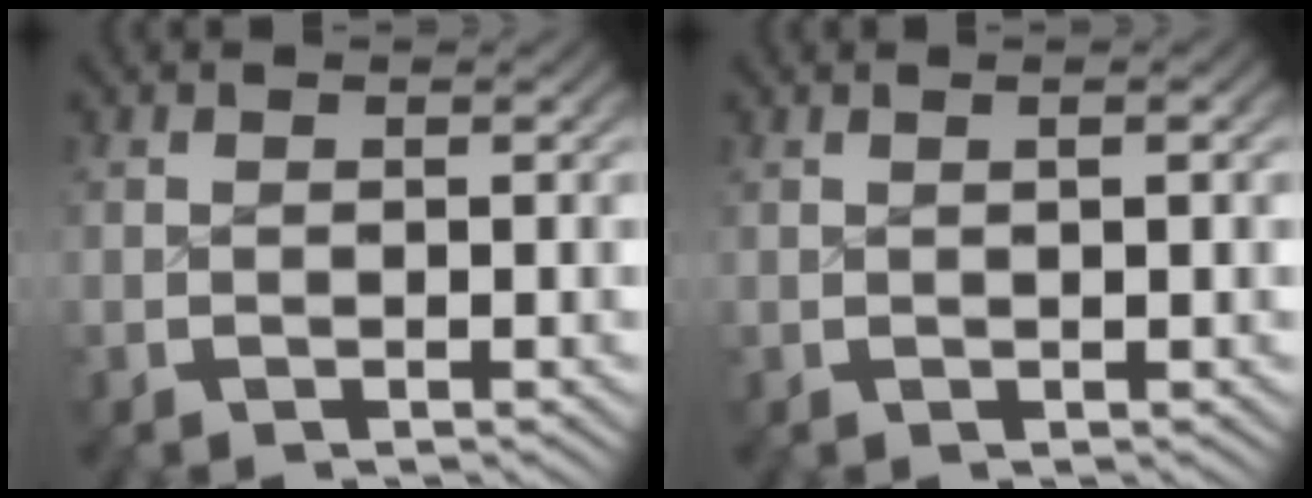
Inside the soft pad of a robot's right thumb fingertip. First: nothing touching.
{"total": 0.9, "force": [0.2, 0.0, 0.9], "torque": [-0.016, 0.001, 0.007]}